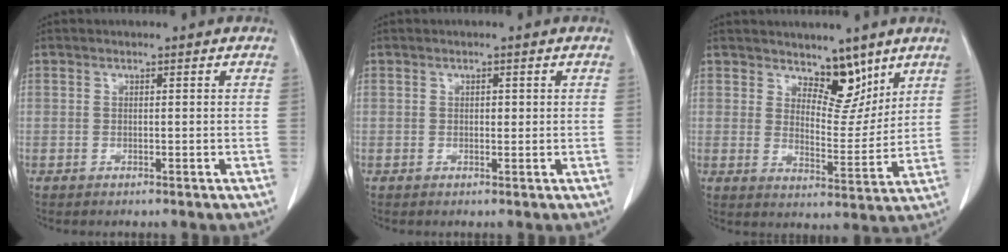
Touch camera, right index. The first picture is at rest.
{"total": 0.9, "force": [0.2, 0.6, 0.7], "torque": [-0.008, 0.002, 0.002]}
{"total": 7.2, "force": [5.3, 3.2, 3.7], "torque": [-0.043, -0.012, 0.089]}